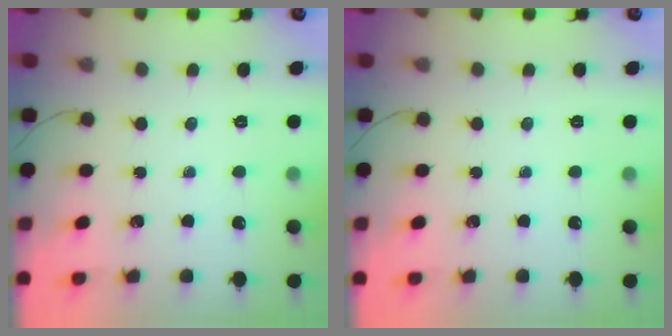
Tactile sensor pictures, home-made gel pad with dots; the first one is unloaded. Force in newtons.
{"total": 0.0}